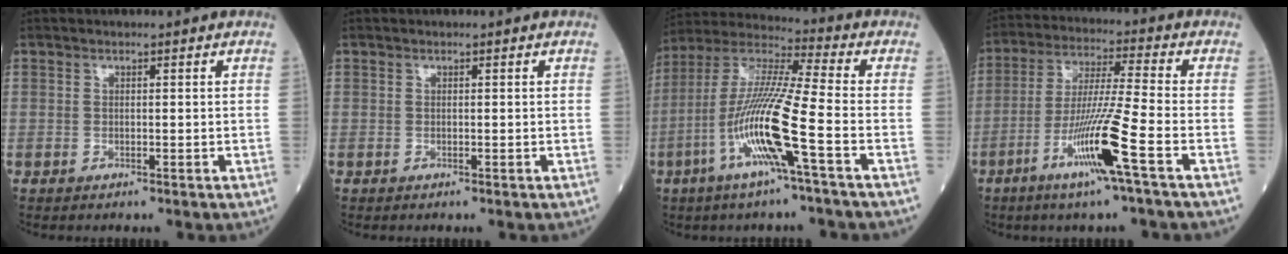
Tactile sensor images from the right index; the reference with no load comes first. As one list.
[{"total": 0.0}, {"total": 14.8, "force": [-5.2, -0.5, 13.8], "torque": [-0.288, -0.006, -0.109]}, {"total": 11.9, "force": [-5.3, -1.4, 10.5], "torque": [-0.206, -0.016, -0.103]}]